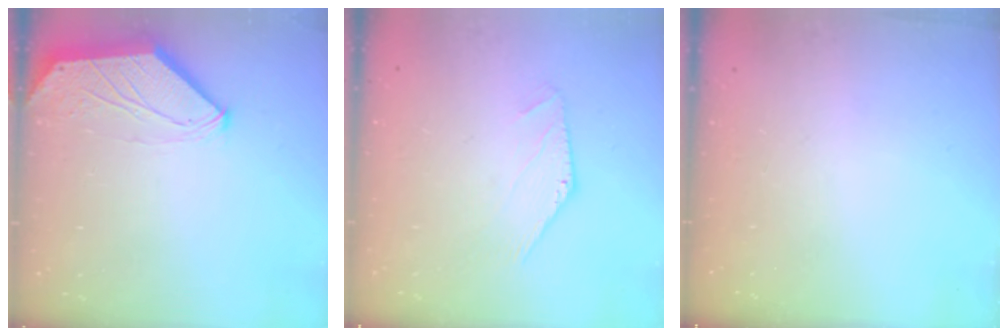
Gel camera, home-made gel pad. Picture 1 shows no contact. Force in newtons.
{"total": 0.0}
{"total": 0.0}